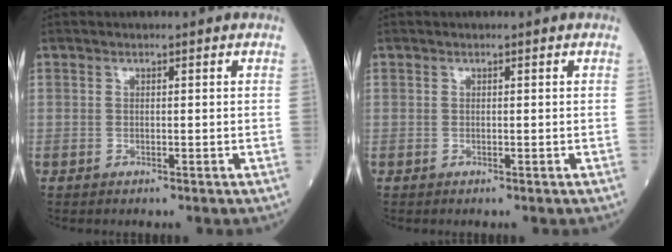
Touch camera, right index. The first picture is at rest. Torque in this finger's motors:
{"motor_torque": [0.01, 0.00, 0.00, 0.00]}